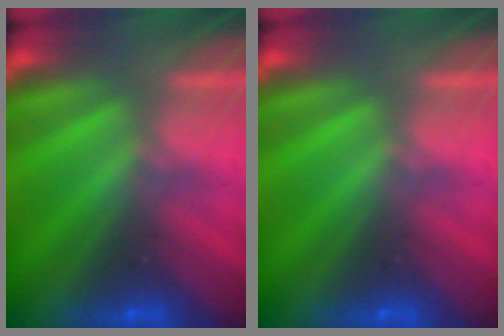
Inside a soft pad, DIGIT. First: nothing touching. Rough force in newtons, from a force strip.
{"total": 0.0}